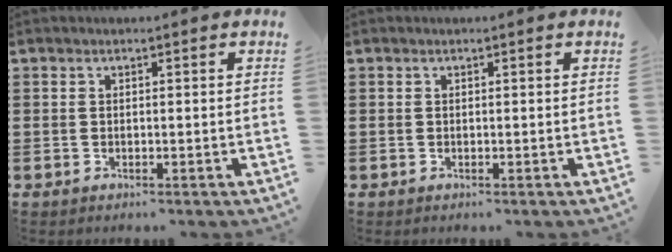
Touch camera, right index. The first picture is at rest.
{"total": 0.0}